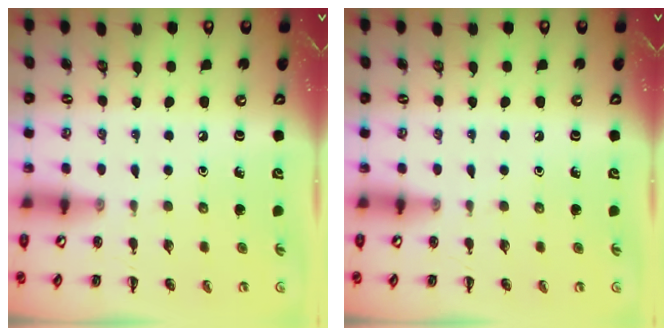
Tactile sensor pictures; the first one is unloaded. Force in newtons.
{"total": 0.0}